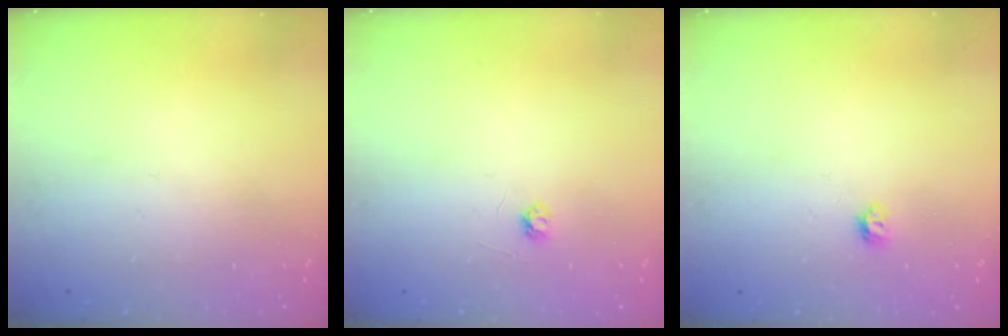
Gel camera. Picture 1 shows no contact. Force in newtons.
{"total": 2.6, "press": 2.6, "slide": 0.3}
{"total": 3.9, "press": 3.9, "slide": 0.6}